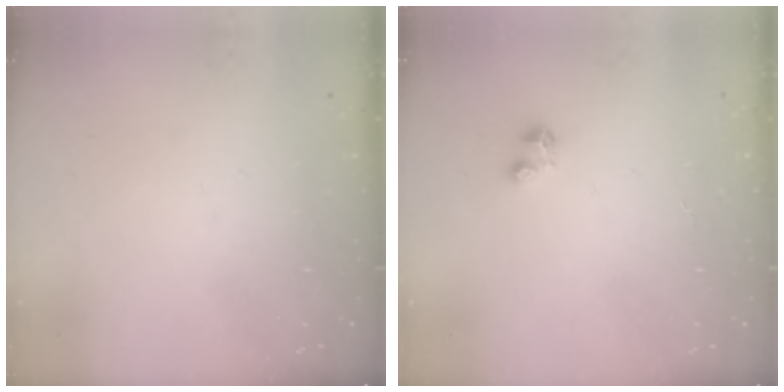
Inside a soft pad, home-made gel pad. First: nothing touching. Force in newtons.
{"total": 2.8, "press": 2.8, "slide": 0.4}